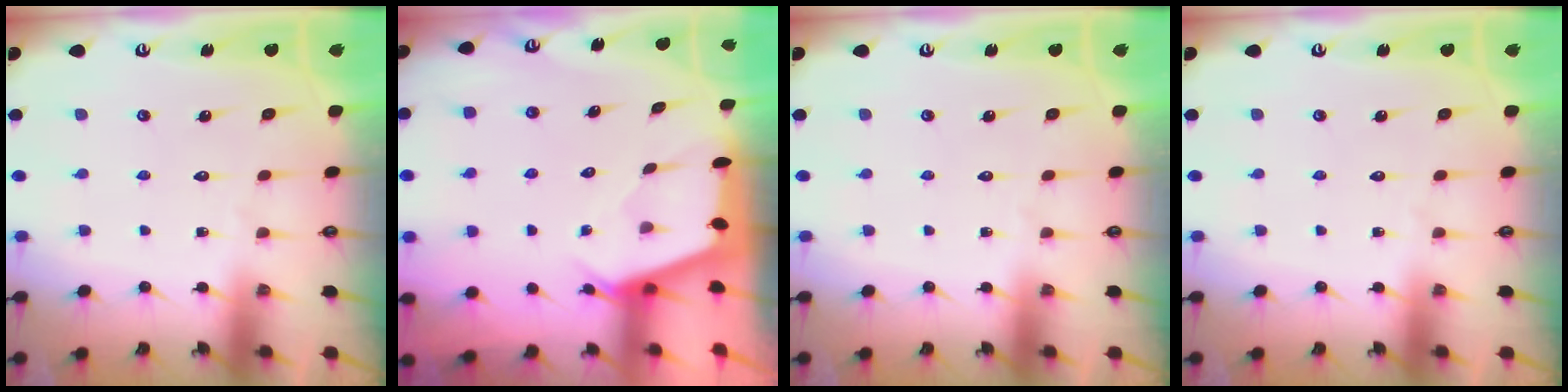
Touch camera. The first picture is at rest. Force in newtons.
{"total": 2.4, "press": 2.4, "slide": 0.3}
{"total": 0.0}
{"total": 0.0}